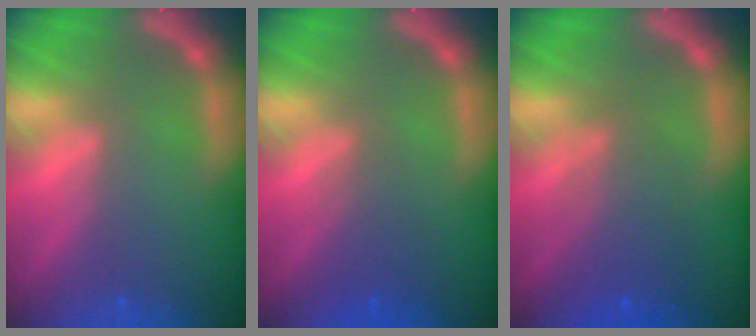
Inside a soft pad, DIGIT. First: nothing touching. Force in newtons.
{"total": 2.5}
{"total": 4.6}